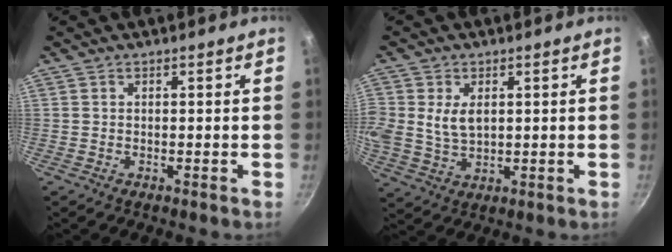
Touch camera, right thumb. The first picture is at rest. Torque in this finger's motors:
{"motor_torque": [0.00, 0.34, 0.36, 0.42, 0.21]}